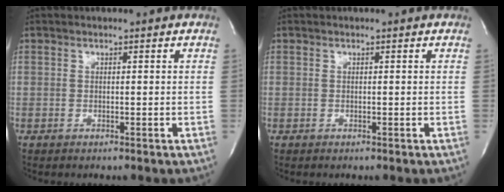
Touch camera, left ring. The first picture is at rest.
{"total": 0.0}